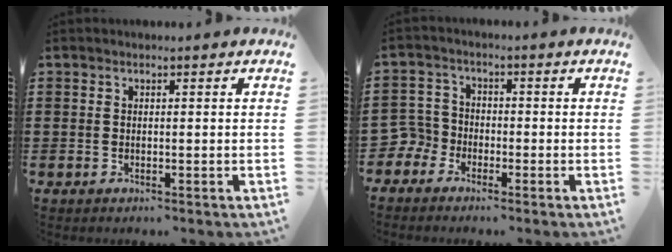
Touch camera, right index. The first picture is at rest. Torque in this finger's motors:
{"motor_torque": [-0.84, 1.29, -0.02, -0.02]}